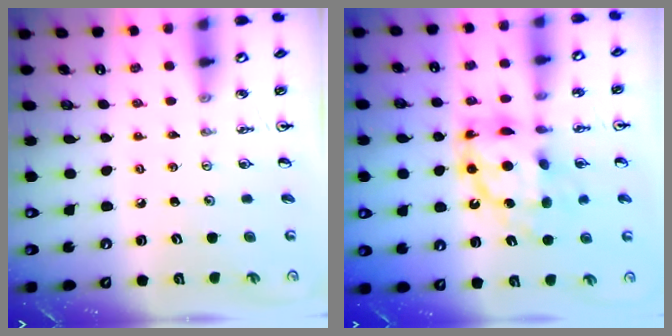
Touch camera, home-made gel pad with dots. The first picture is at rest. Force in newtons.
{"total": 13.8, "press": 13.7, "slide": 1.1}